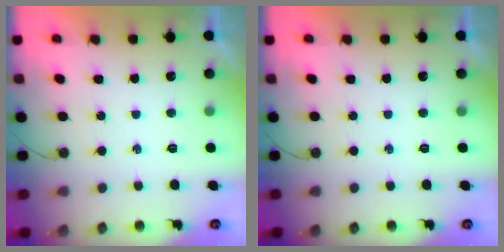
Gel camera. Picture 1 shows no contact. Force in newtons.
{"total": 0.0}